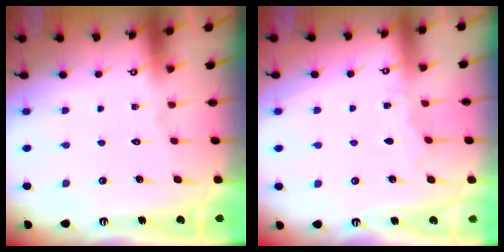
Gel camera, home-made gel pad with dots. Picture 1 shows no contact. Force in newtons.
{"total": 3.1, "press": 3.1, "slide": 0.1}